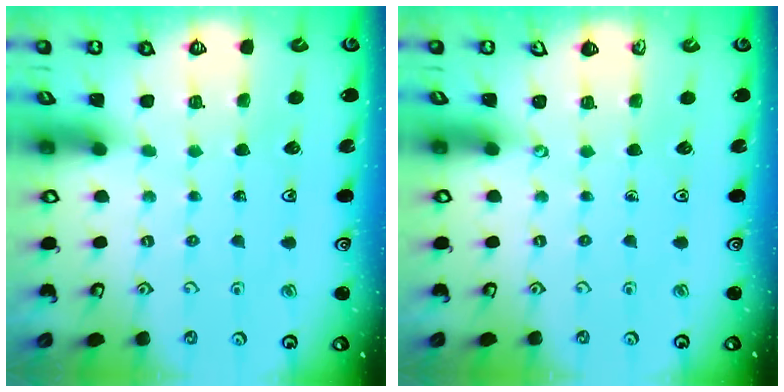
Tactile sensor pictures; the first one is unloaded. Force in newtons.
{"total": 0.0}